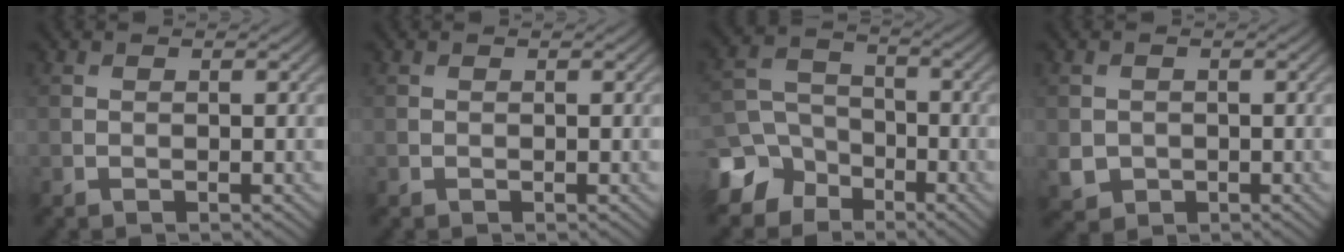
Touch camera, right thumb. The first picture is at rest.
{"total": 0.0}
{"total": 8.4, "force": [-5.3, 6.0, 2.6], "torque": [-0.064, -0.009, -0.122]}
{"total": 2.6, "force": [-0.5, 2.4, 0.8], "torque": [-0.025, -0.011, -0.008]}